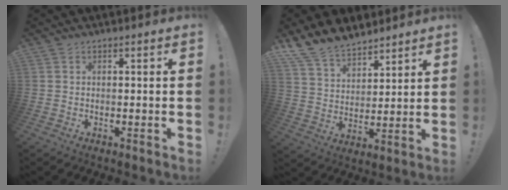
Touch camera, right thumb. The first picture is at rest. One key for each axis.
{"total": 11.6, "fx": 10.0, "fy": 5.0, "fz": 2.8, "tx": -0.068, "ty": -0.073, "tz": 0.196}